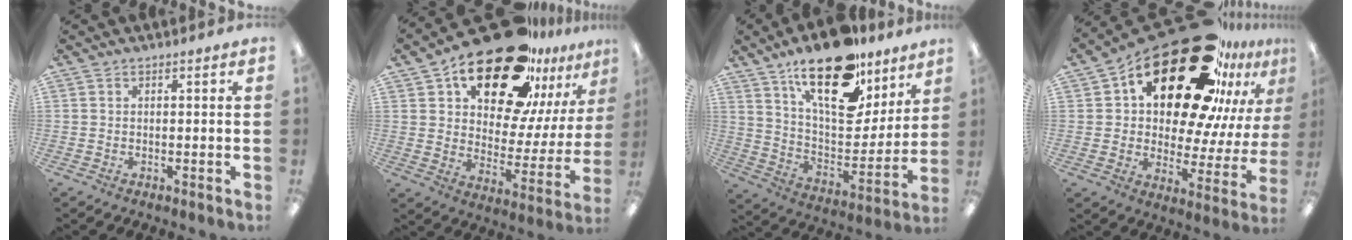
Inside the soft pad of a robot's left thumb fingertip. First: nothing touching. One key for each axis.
{"total": 25.6, "fx": 18.2, "fy": 11.4, "fz": 13.9, "tx": -0.215, "ty": -0.114, "tz": 0.309}
{"total": 23.3, "fx": 15.9, "fy": 10.0, "fz": 13.9, "tx": -0.223, "ty": -0.100, "tz": 0.276}
{"total": 30.0, "fx": 19.2, "fy": 13.3, "fz": 18.9, "tx": -0.302, "ty": -0.123, "tz": 0.328}